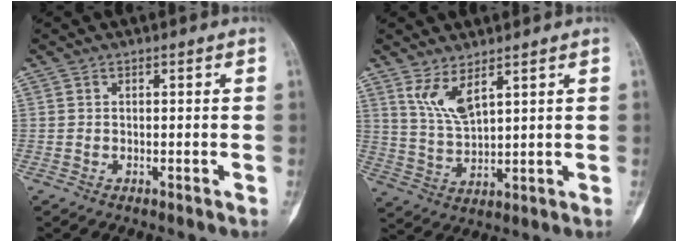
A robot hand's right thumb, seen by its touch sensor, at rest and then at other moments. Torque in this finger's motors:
{"motor_torque": [-0.02, 0.03, 0.07, 0.08, 0.03]}